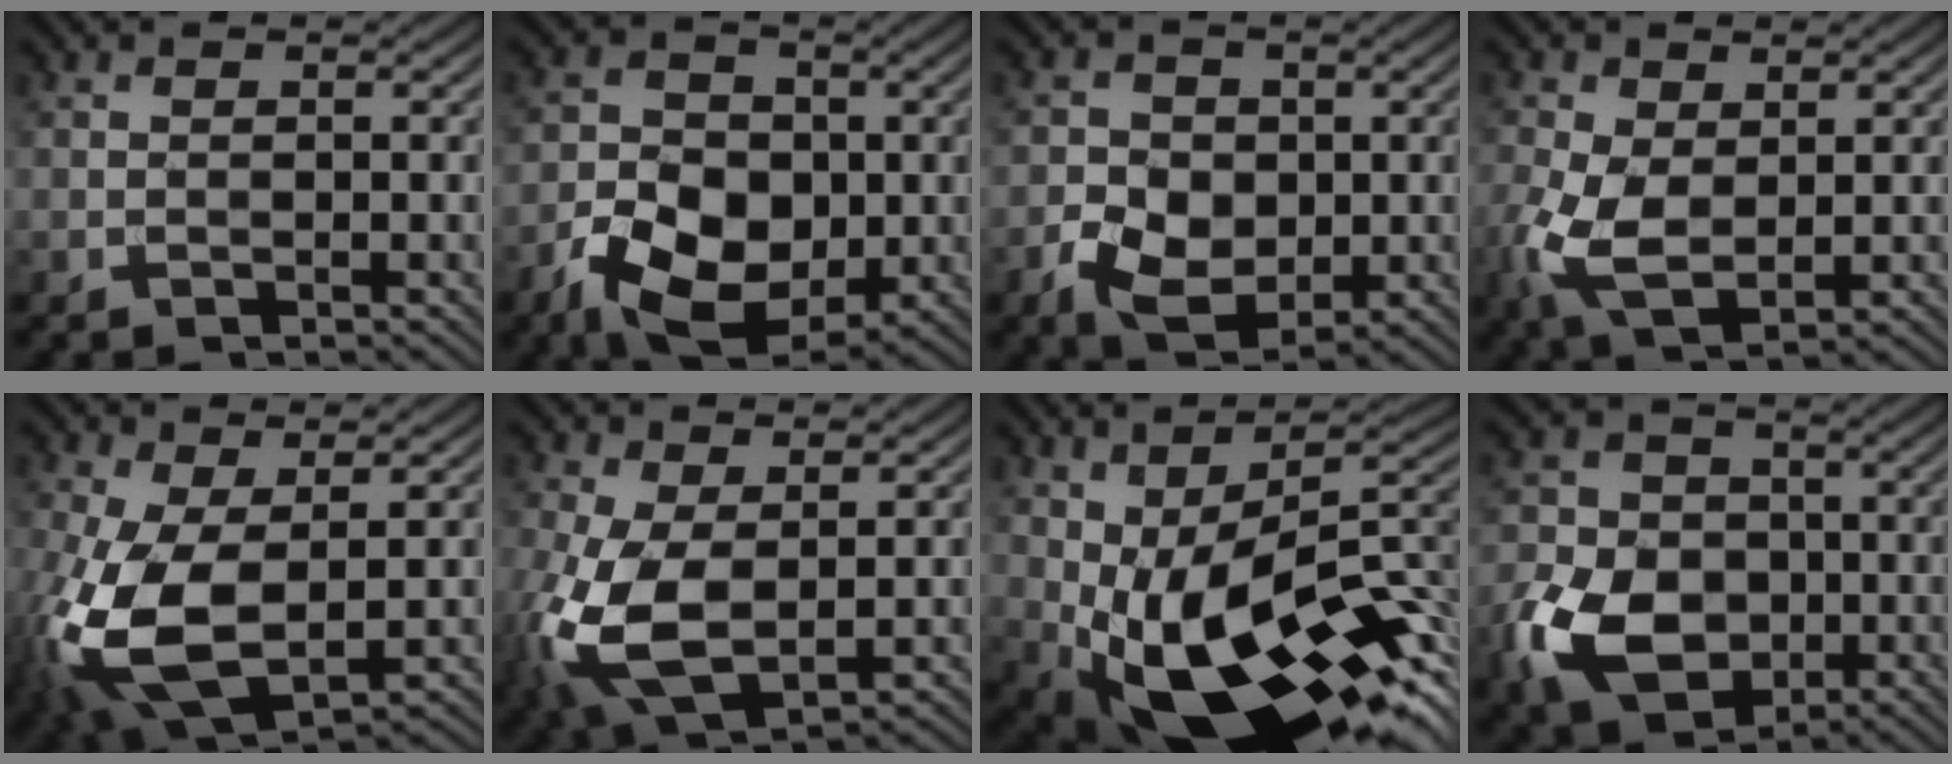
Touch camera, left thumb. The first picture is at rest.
{"total": 9.3, "force": [-3.0, 6.4, 6.0], "torque": [-0.122, -0.014, -0.061]}
{"total": 5.9, "force": [-1.2, 4.5, 3.7], "torque": [-0.073, -0.007, -0.025]}
{"total": 6.9, "force": [-0.4, 4.1, 5.5], "torque": [-0.150, -0.010, -0.005]}
{"total": 13.1, "force": [-1.6, 7.1, 10.9], "torque": [-0.292, -0.031, -0.019]}
{"total": 11.7, "force": [-1.3, 6.6, 9.6], "torque": [-0.268, -0.031, -0.014]}
{"total": 21.9, "force": [-5.4, 12.0, 17.5], "torque": [-0.277, -0.056, -0.045]}
{"total": 10.7, "force": [-3.7, 7.9, 6.2], "torque": [-0.148, -0.019, -0.086]}